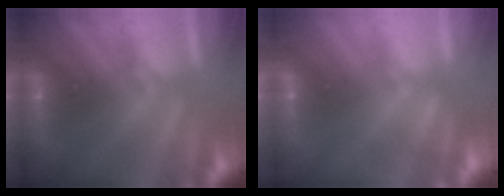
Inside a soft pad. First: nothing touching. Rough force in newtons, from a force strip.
{"total": 4.5}